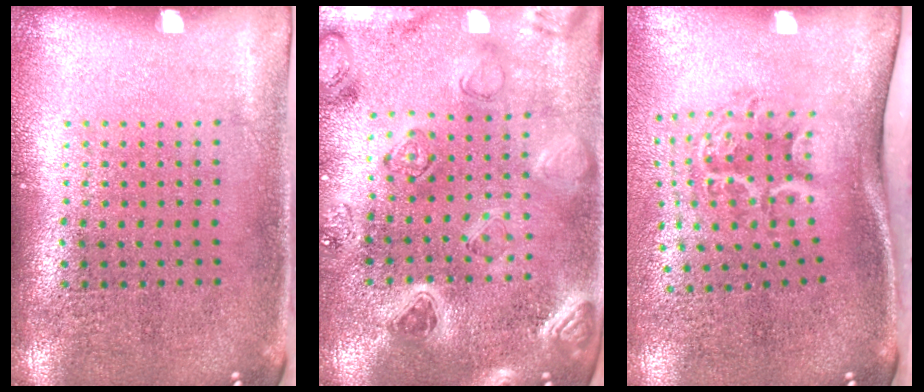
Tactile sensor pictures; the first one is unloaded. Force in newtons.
{"total": 2.2, "press": 2.2, "slide": 0.2}
{"total": 2.2, "press": 1.4, "slide": 1.7}